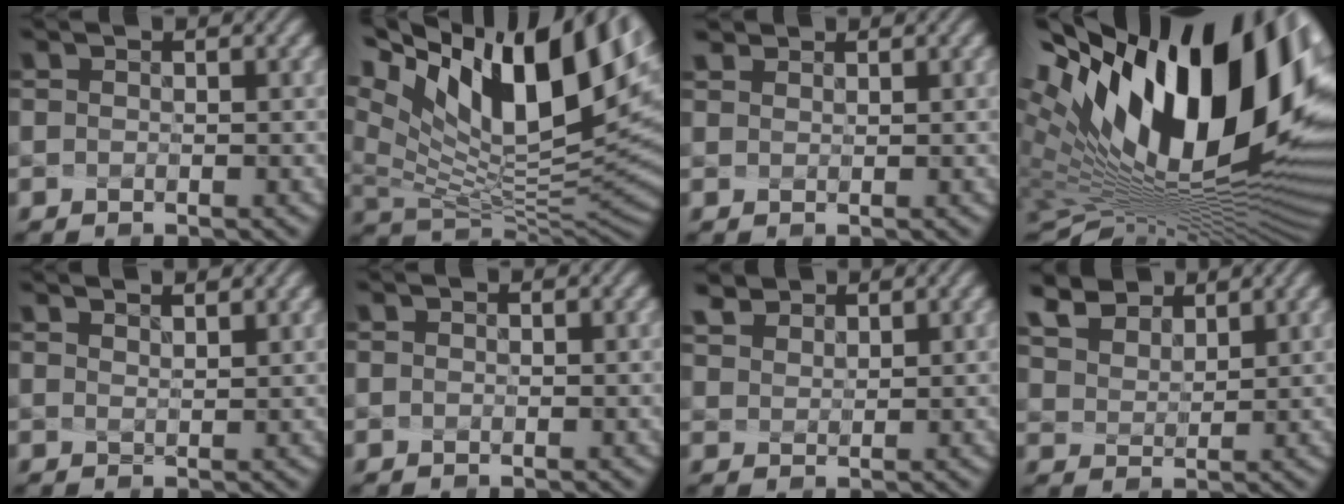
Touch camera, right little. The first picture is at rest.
{"total": 16.3, "force": [8.3, 6.7, 12.3], "torque": [-0.247, 0.020, 0.173]}
{"total": 1.0, "force": [0.9, 0.3, 0.0], "torque": [-0.014, -0.001, 0.027]}
{"total": 20.6, "force": [7.6, 8.6, 17.1], "torque": [-0.282, 0.039, 0.141]}
{"total": 1.4, "force": [1.4, -0.3, 0.3], "torque": [-0.016, -0.005, 0.046]}
{"total": 0.0}
{"total": 2.9, "force": [2.5, 1.2, 0.7], "torque": [-0.048, -0.002, 0.065]}
{"total": 6.0, "force": [4.8, 2.9, 2.1], "torque": [-0.094, 0.002, 0.101]}